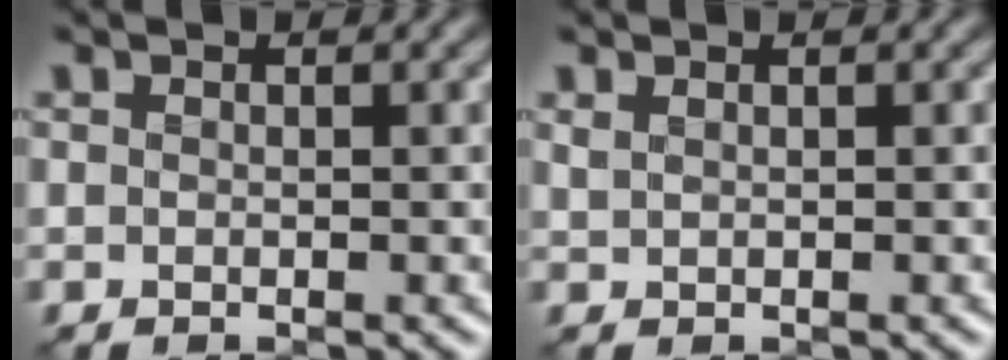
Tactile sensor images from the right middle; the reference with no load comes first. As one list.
[{"total": 0.7, "force": [0.5, 0.2, 0.4], "torque": [-0.010, 0.002, 0.014]}]